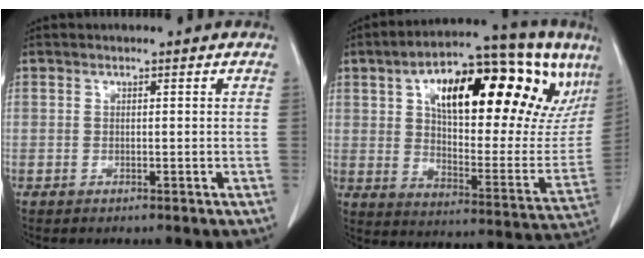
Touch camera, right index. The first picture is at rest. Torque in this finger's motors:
{"motor_torque": [1.26, 0.87, 0.57, 0.21]}